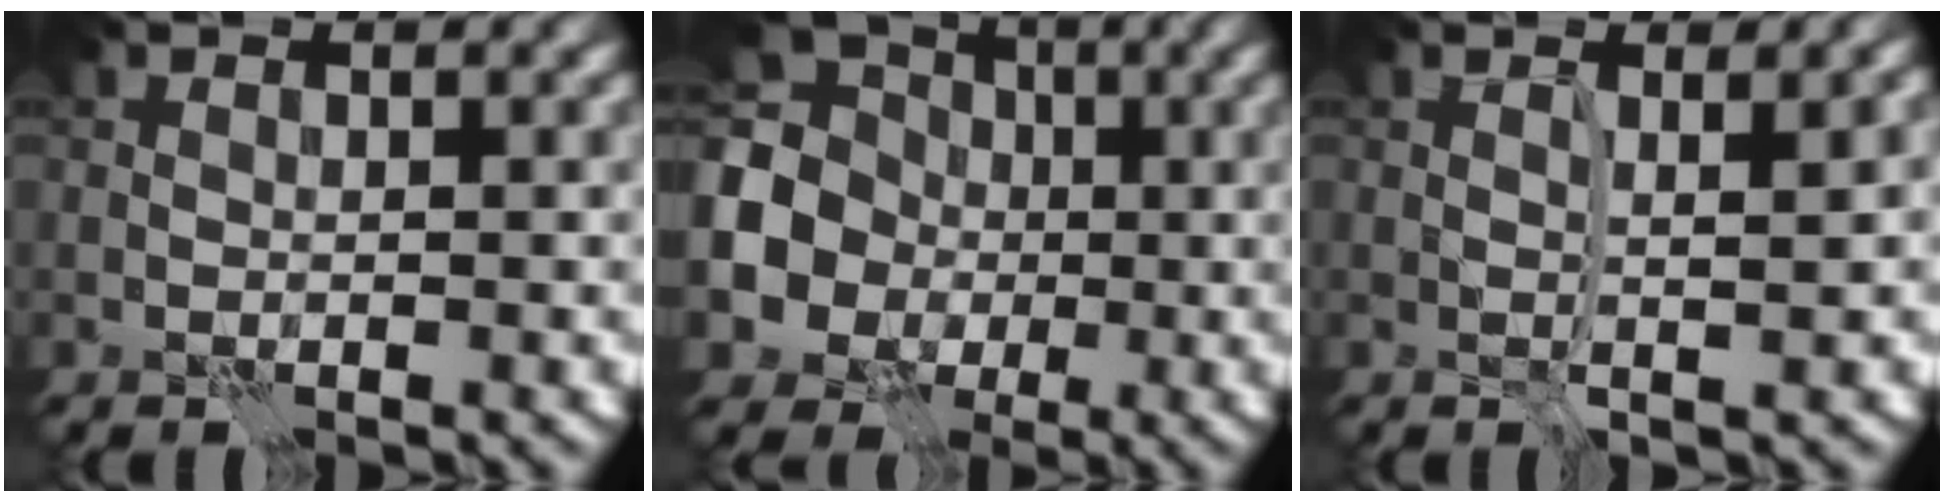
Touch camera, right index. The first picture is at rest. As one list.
[{"total": 11.7, "force": [-0.1, 10.8, 4.5], "torque": [-0.134, 0.010, -0.037]}, {"total": 2.3, "force": [0.5, 0.6, 2.2], "torque": [-0.018, 0.003, 0.003]}]